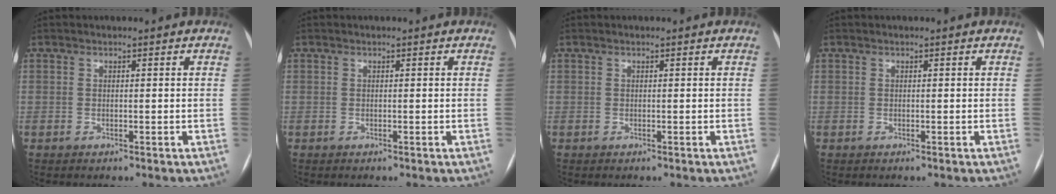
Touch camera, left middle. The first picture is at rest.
{"total": 0.0}
{"total": 0.0}
{"total": 0.0}